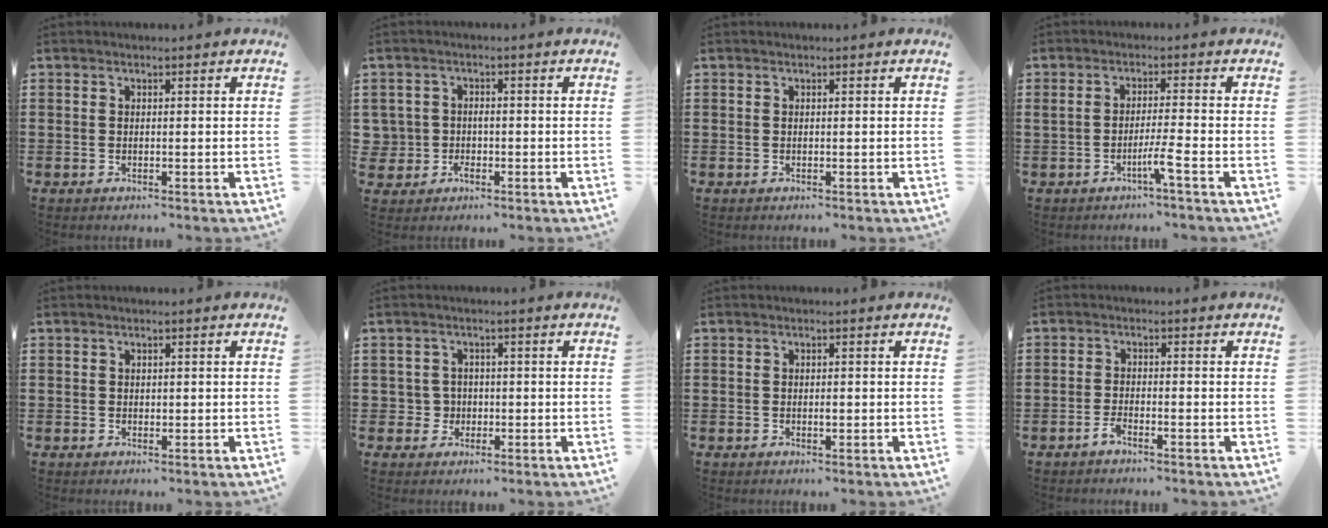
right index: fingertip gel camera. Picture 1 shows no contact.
{"total": 2.5, "force": [-0.9, 2.3, 0.3], "torque": [-0.019, 0.004, -0.022]}
{"total": 0.0}
{"total": 3.7, "force": [-1.7, -0.4, 3.3], "torque": [-0.056, -0.010, -0.033]}
{"total": 0.6, "force": [0.4, 0.5, 0.2], "torque": [-0.004, 0.003, 0.007]}
{"total": 2.7, "force": [-0.5, 2.6, 0.6], "torque": [-0.023, 0.006, -0.015]}
{"total": 0.9, "force": [0.0, 0.3, 0.8], "torque": [-0.016, 0.000, -0.001]}
{"total": 1.8, "force": [-1.4, 0.1, 1.2], "torque": [-0.030, -0.006, -0.027]}